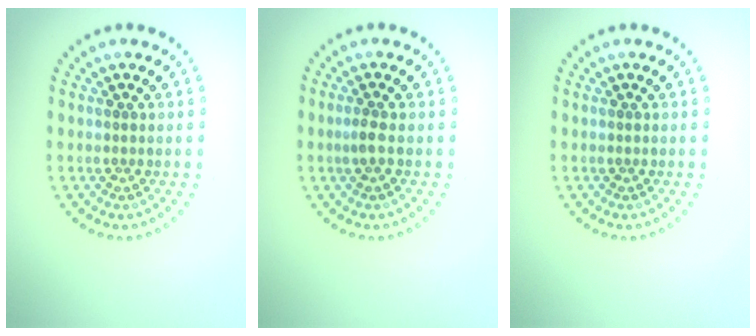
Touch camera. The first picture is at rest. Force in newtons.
{"total": 0.9, "press": 0.8, "slide": 0.5}
{"total": 0.0}